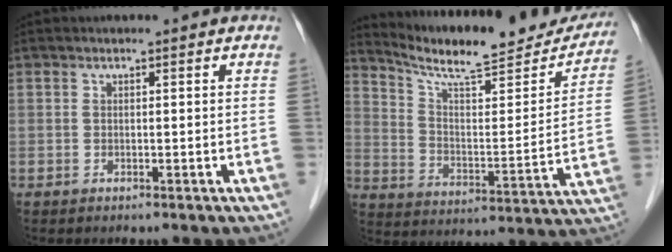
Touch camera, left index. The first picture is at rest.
{"total": 21.1, "force": [19.4, 2.9, 7.9], "torque": [-0.121, -0.042, 0.273]}